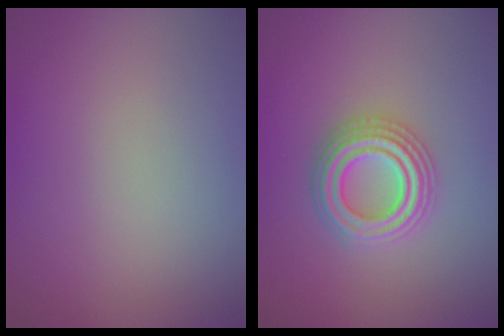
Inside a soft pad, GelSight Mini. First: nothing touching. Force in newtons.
{"total": 4.3, "press": 4.2, "slide": 0.7}